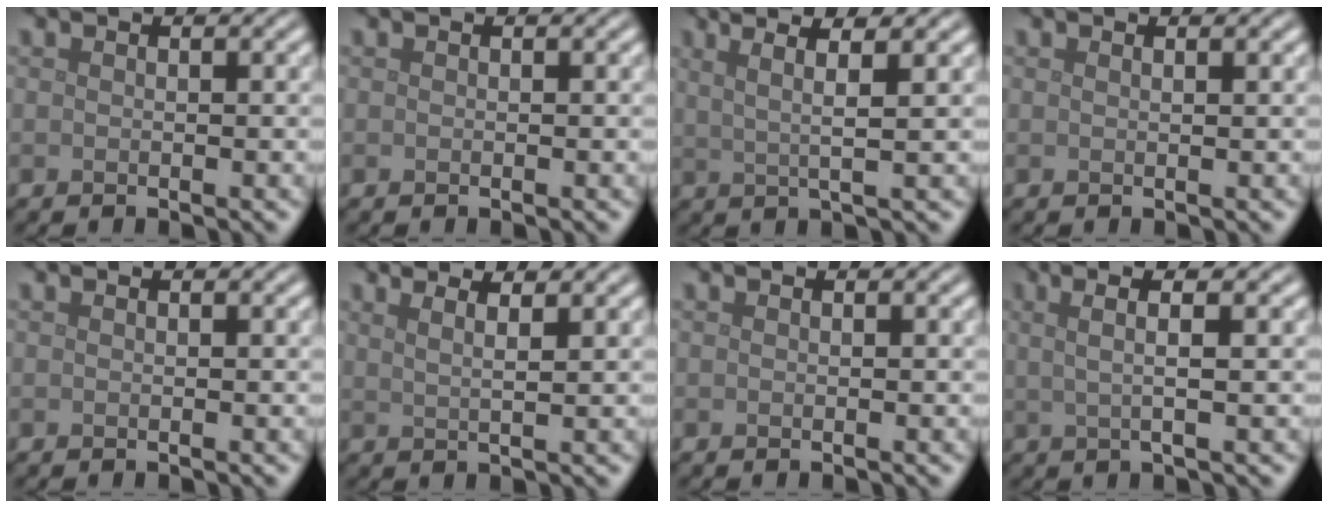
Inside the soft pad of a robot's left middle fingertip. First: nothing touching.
{"total": 0.0}
{"total": 4.2, "force": [2.3, 0.9, 3.4], "torque": [-0.054, 0.012, 0.016]}
{"total": 0.8, "force": [0.5, 0.3, 0.5], "torque": [-0.001, -0.001, 0.002]}
{"total": 0.0}
{"total": 3.7, "force": [2.5, 1.5, 2.4], "torque": [-0.014, 0.023, 0.002]}
{"total": 0.0}
{"total": 3.7, "force": [1.1, 0.9, 3.4], "torque": [-0.052, 0.004, 0.008]}